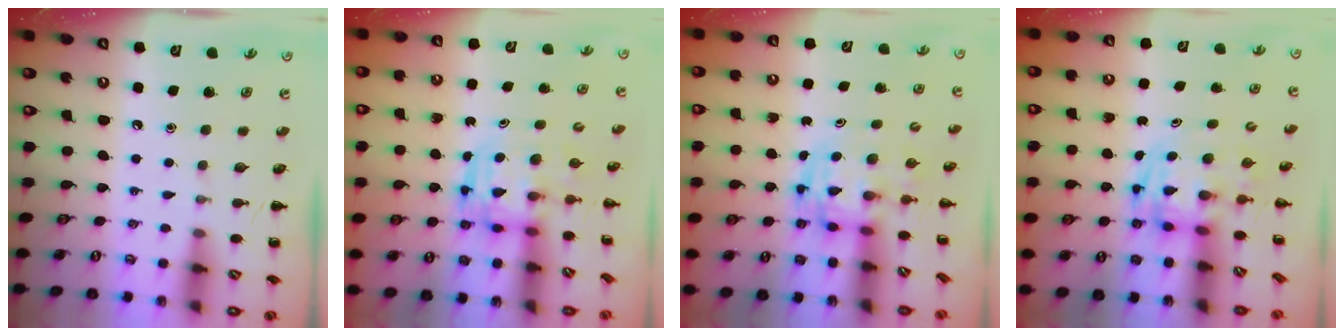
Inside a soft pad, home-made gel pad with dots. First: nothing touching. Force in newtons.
{"total": 3.3, "press": 3.3, "slide": 0.3}
{"total": 2.8, "press": 2.7, "slide": 0.5}
{"total": 2.8, "press": 2.7, "slide": 0.5}